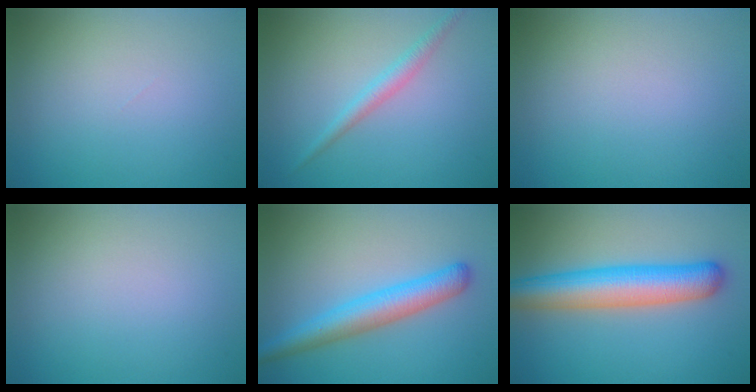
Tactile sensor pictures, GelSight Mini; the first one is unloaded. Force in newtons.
{"total": 1.8, "press": 1.8, "slide": 0.0}
{"total": 0.0}
{"total": 0.0}
{"total": 4.8, "press": 4.8, "slide": 0.1}
{"total": 7.6, "press": 7.6, "slide": 0.2}